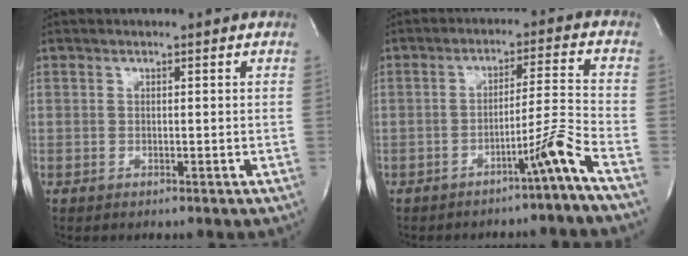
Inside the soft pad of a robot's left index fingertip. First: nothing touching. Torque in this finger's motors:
{"motor_torque": [0.20, 0.13, -0.07, 0.00]}